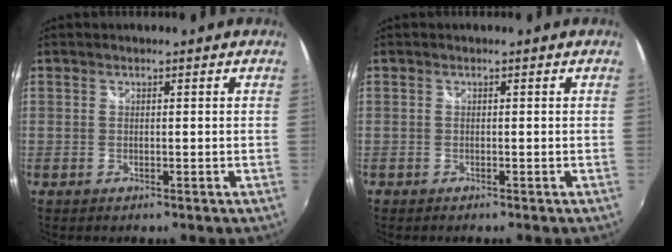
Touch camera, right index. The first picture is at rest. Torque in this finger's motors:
{"motor_torque": [-0.12, 0.06, -0.36, -0.14]}